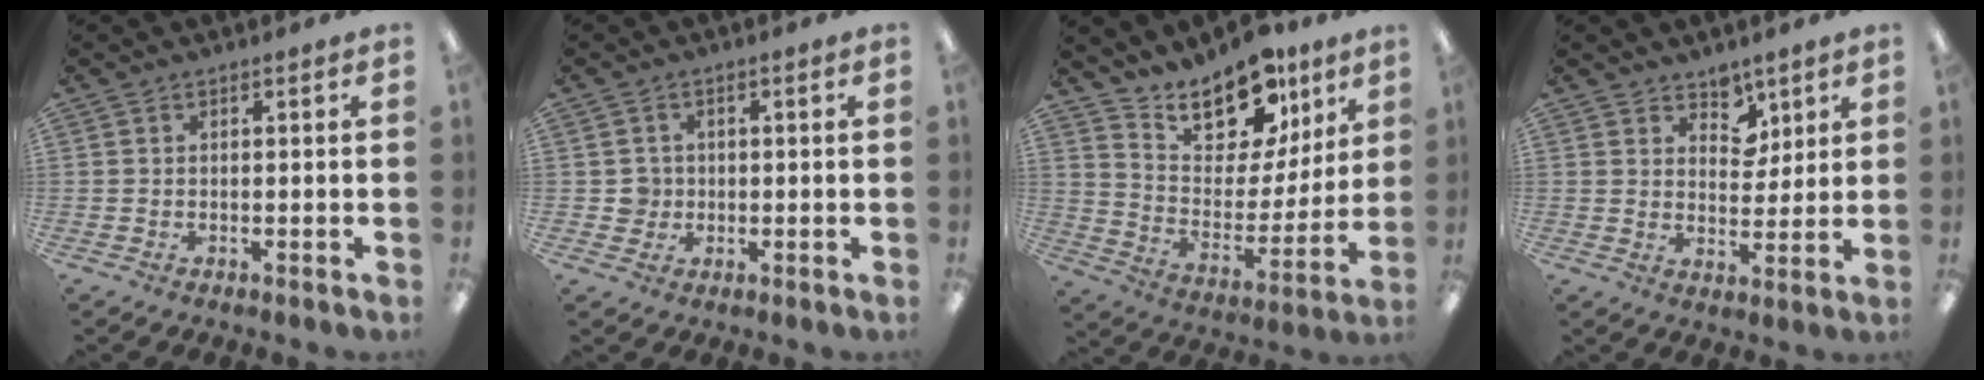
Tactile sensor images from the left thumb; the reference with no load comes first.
{"total": 3.3, "force": [0.1, 3.3, 0.3], "torque": [0.003, 0.000, -0.003]}
{"total": 17.2, "force": [13.8, 8.2, 6.2], "torque": [-0.105, -0.101, 0.249]}
{"total": 6.1, "force": [4.6, 3.8, 0.8], "torque": [-0.007, -0.029, 0.084]}